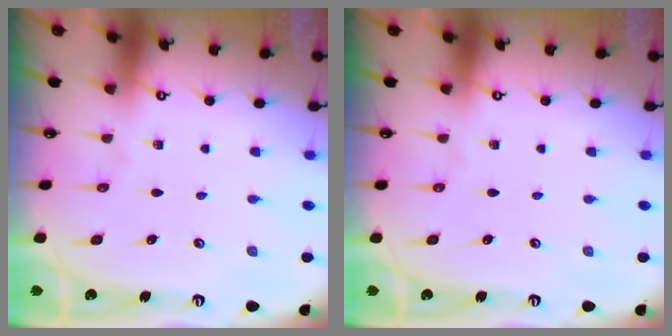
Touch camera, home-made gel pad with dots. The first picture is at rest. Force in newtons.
{"total": 0.0}